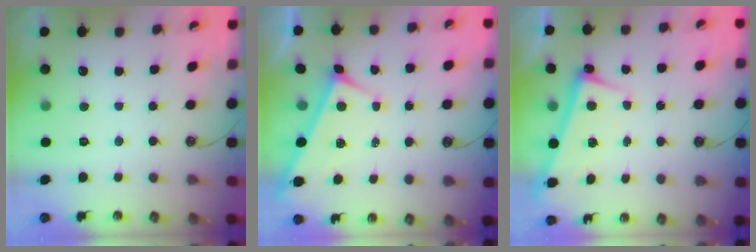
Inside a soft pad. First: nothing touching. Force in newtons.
{"total": 4.0, "press": 4.0, "slide": 0.3}
{"total": 2.7, "press": 2.7, "slide": 0.5}